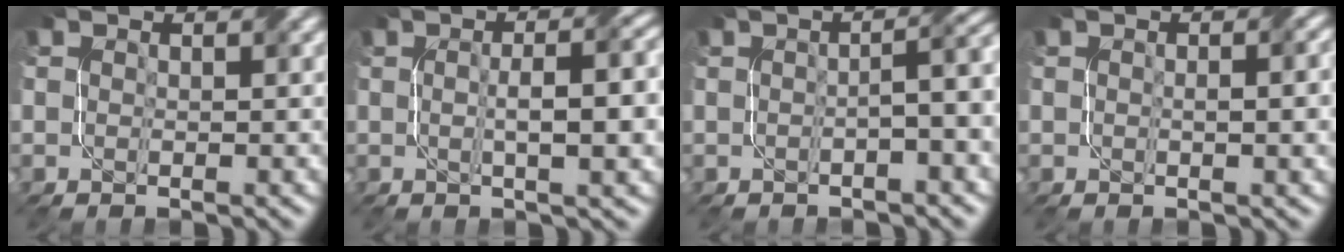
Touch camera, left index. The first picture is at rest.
{"total": 6.1, "force": [0.0, 1.5, 5.9], "torque": [-0.082, 0.006, 0.002]}
{"total": 4.0, "force": [-0.5, 0.9, 3.9], "torque": [-0.048, 0.018, -0.012]}
{"total": 2.8, "force": [0.1, 0.9, 2.6], "torque": [-0.036, 0.002, 0.005]}